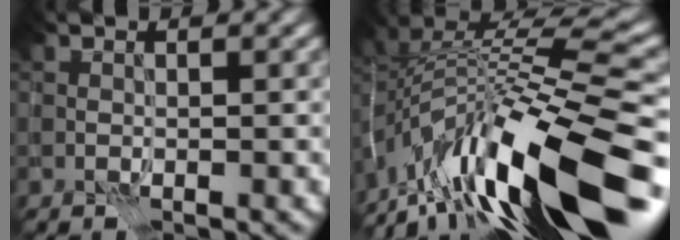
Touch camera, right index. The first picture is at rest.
{"total": 14.0, "force": [-6.2, 4.2, 11.8], "torque": [-0.206, 0.021, -0.110]}